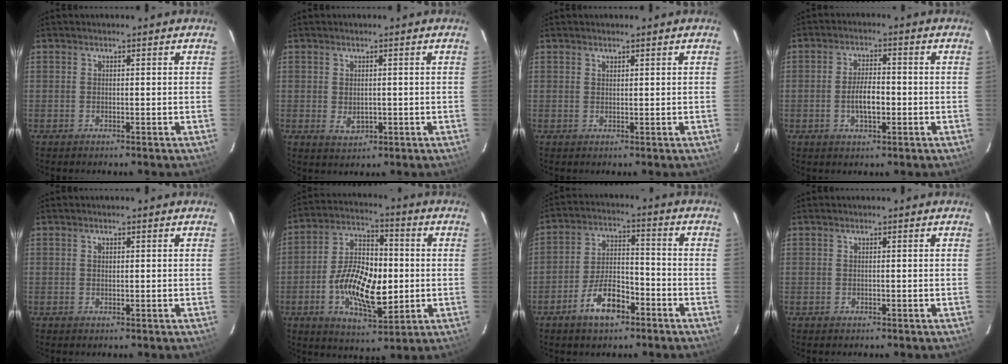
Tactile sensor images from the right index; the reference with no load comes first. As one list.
[{"total": 2.7, "force": [-0.2, 2.1, 1.7], "torque": [-0.029, -0.002, 0.003]}, {"total": 0.7, "force": [0.6, 0.3, 0.1], "torque": [-0.003, 0.001, 0.012]}, {"total": 5.3, "force": [-1.3, 2.2, 4.6], "torque": [-0.088, 0.003, -0.019]}, {"total": 0.9, "force": [0.4, 0.5, 0.6], "torque": [-0.011, 0.004, 0.006]}, {"total": 15.5, "force": [-2.3, 7.6, 13.3], "torque": [-0.251, 0.005, -0.038]}, {"total": 9.1, "force": [-5.4, 4.3, 5.9], "torque": [-0.118, 0.016, -0.088]}, {"total": 0.0}]